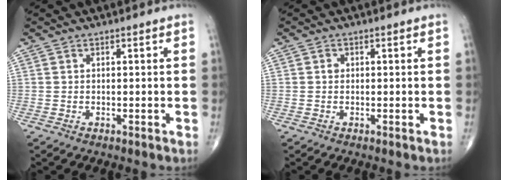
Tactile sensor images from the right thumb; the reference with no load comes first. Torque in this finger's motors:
{"motor_torque": [0.07, 0.34, 0.27, -0.11, -0.02]}